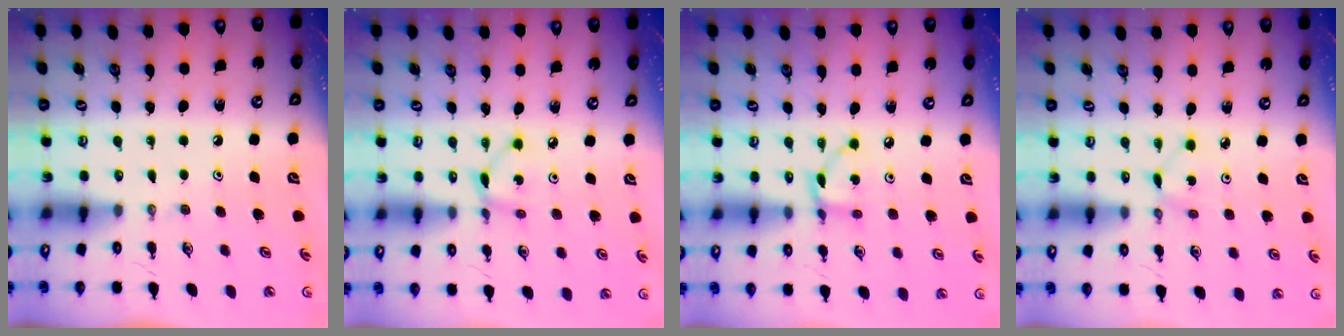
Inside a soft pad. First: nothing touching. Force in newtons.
{"total": 3.6, "press": 3.6, "slide": 0.1}
{"total": 4.7, "press": 4.7, "slide": 0.3}
{"total": 1.2, "press": 1.2, "slide": 0.1}